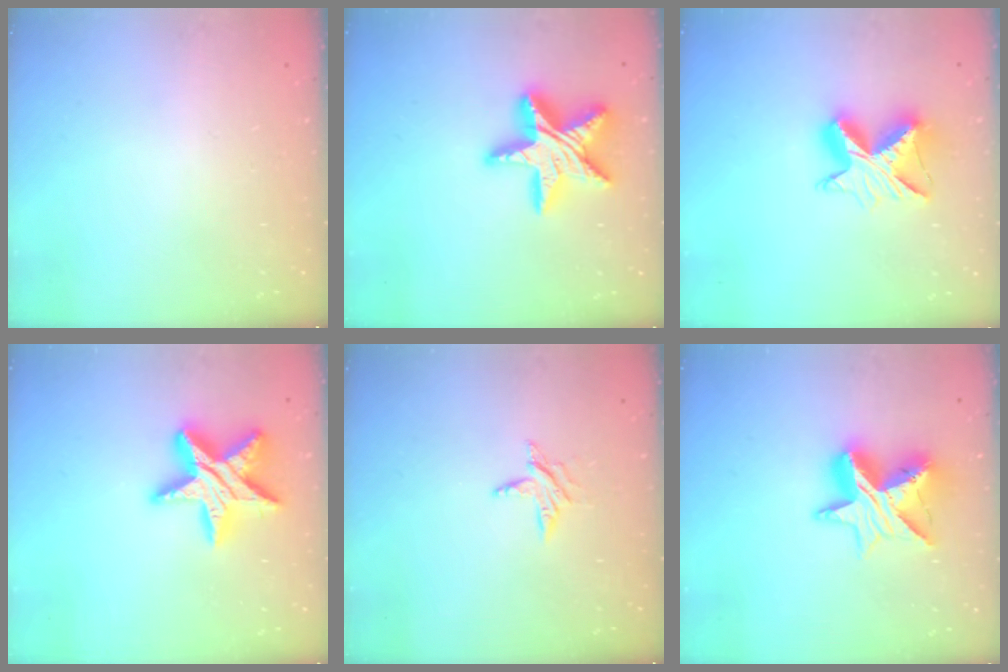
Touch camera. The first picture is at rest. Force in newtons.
{"total": 20.2, "press": 20.1, "slide": 2.0}
{"total": 10.4, "press": 10.4, "slide": 0.7}
{"total": 17.9, "press": 17.8, "slide": 1.2}
{"total": 5.5, "press": 5.5, "slide": 0.5}
{"total": 13.1, "press": 13.0, "slide": 0.9}